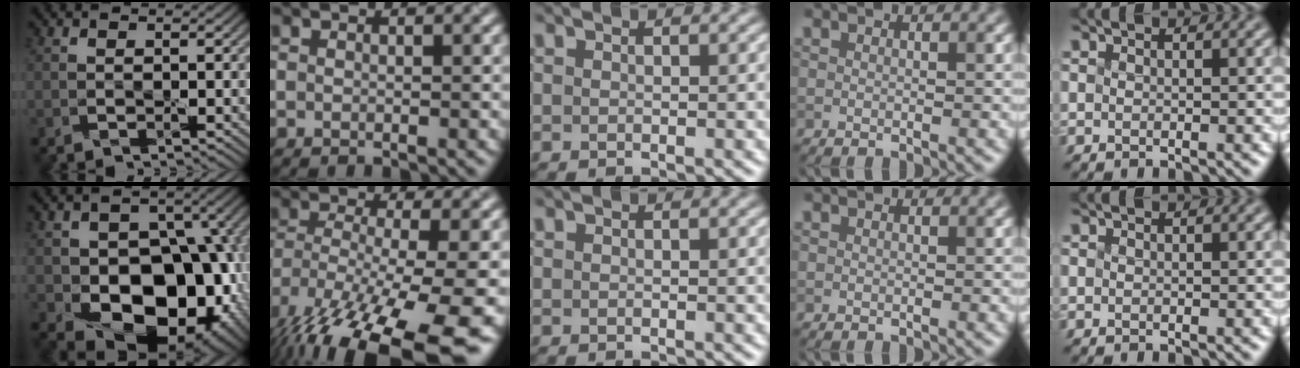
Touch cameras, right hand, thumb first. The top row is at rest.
{"thumb": {"total": 16.4, "force": [-3.7, 12.0, 10.5], "torque": [-0.123, -0.027, -0.058]}, "index": {"total": 16.4, "force": [-9.8, 4.8, 12.2], "torque": [-0.238, -0.044, -0.140]}}